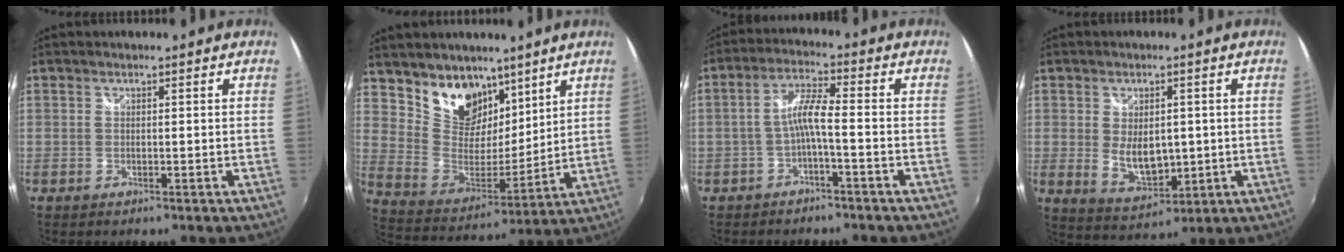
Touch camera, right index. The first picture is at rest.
{"total": 14.5, "force": [9.5, 9.6, 5.4], "torque": [-0.119, 0.005, 0.184]}
{"total": 4.9, "force": [-2.1, 0.2, 4.5], "torque": [-0.100, 0.011, -0.037]}
{"total": 7.8, "force": [-0.1, 4.7, 6.3], "torque": [-0.113, -0.011, 0.012]}